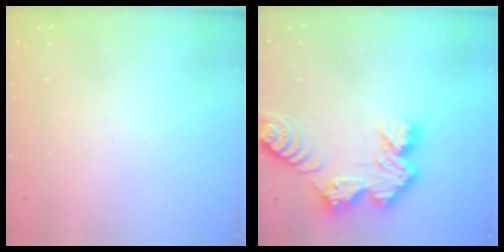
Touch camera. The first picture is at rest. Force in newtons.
{"total": 11.5, "press": 11.5, "slide": 0.8}